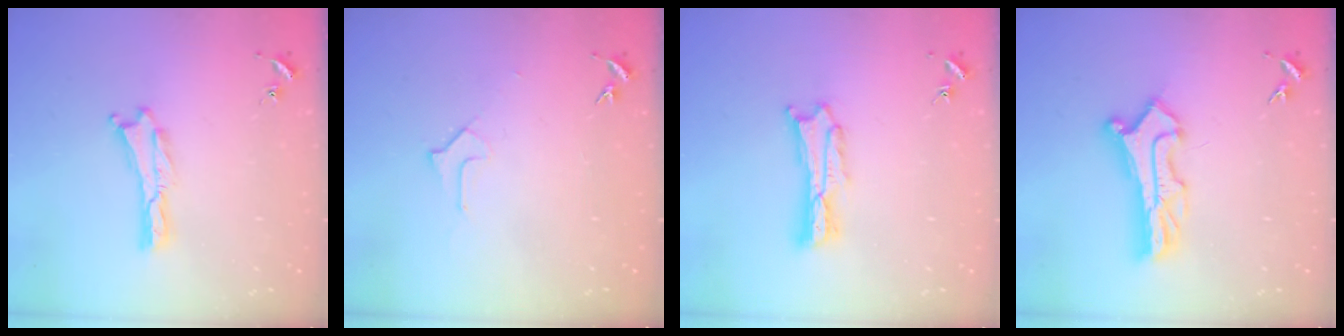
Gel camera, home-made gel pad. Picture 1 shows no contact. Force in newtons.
{"total": 1.6, "press": 1.6, "slide": 0.1}
{"total": 2.7, "press": 2.7, "slide": 0.3}
{"total": 6.7, "press": 6.7, "slide": 0.6}